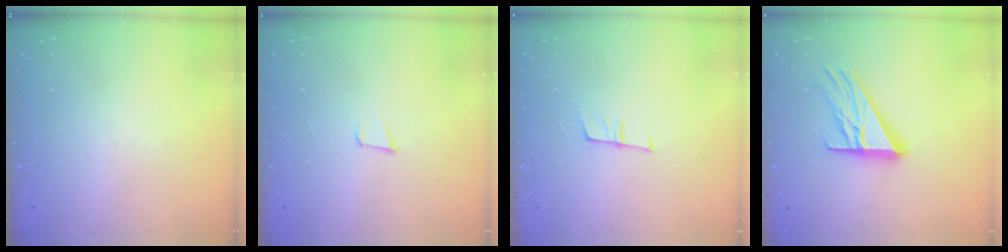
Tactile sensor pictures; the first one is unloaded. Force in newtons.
{"total": 3.2, "press": 1.9, "slide": 2.6}
{"total": 6.0, "press": 5.4, "slide": 2.5}
{"total": 14.6, "press": 14.5, "slide": 1.4}